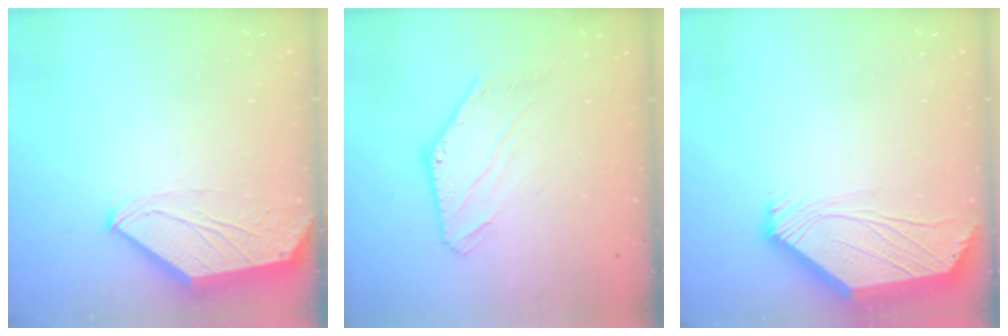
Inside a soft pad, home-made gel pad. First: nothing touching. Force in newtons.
{"total": 3.8, "press": 3.7, "slide": 0.4}
{"total": 2.5, "press": 2.4, "slide": 0.6}